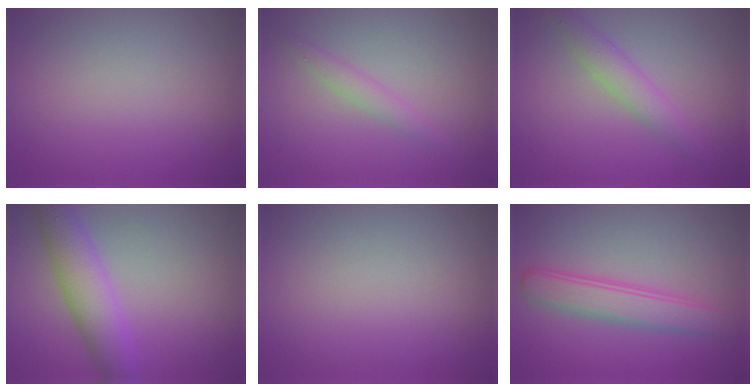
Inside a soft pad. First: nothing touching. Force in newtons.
{"total": 1.4, "press": 1.4, "slide": 0.1}
{"total": 2.4, "press": 2.4, "slide": 0.1}
{"total": 5.1, "press": 5.1, "slide": 0.1}
{"total": 0.0}
{"total": 3.5, "press": 3.5, "slide": 0.0}